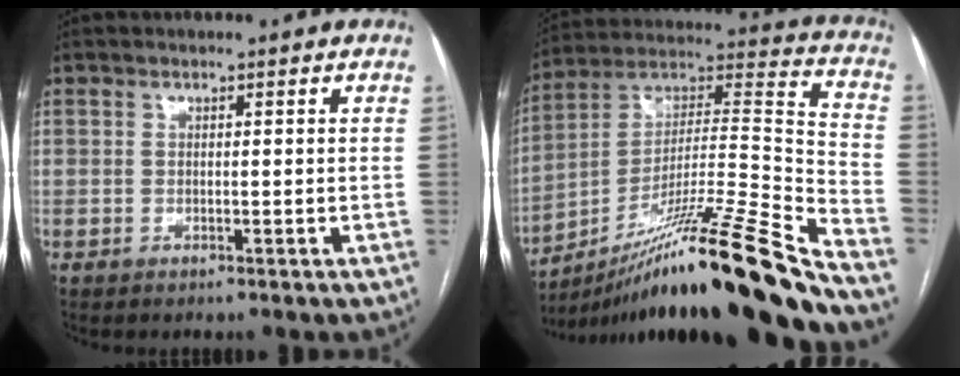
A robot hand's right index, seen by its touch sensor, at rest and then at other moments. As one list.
[{"total": 28.4, "force": [-21.0, -0.7, 19.1], "torque": [-0.254, -0.001, -0.357]}]